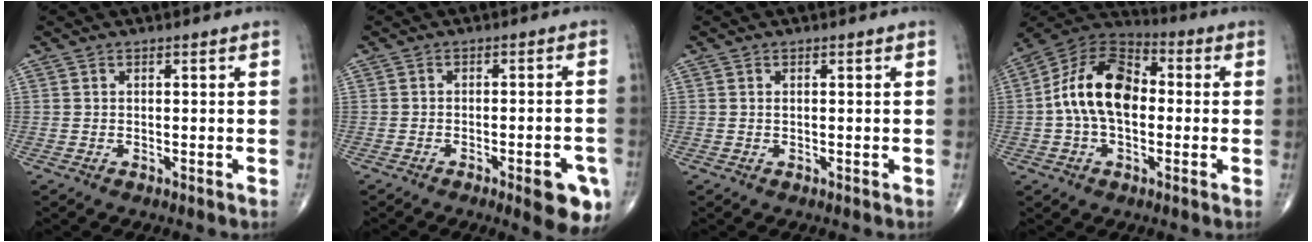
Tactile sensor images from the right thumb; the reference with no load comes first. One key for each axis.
{"total": 8.7, "fx": -4.2, "fy": 2.5, "fz": 7.2, "tx": -0.072, "ty": 0.012, "tz": -0.048}
{"total": 0.0}
{"total": 15.3, "fx": 0.0, "fy": 9.6, "fz": 11.9, "tx": -0.199, "ty": 0.036, "tz": -0.013}